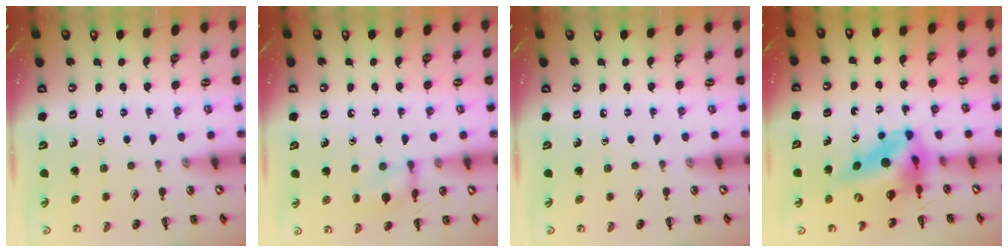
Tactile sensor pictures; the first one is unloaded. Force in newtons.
{"total": 10.5, "press": 10.3, "slide": 1.5}
{"total": 0.0}
{"total": 11.4, "press": 10.9, "slide": 3.6}